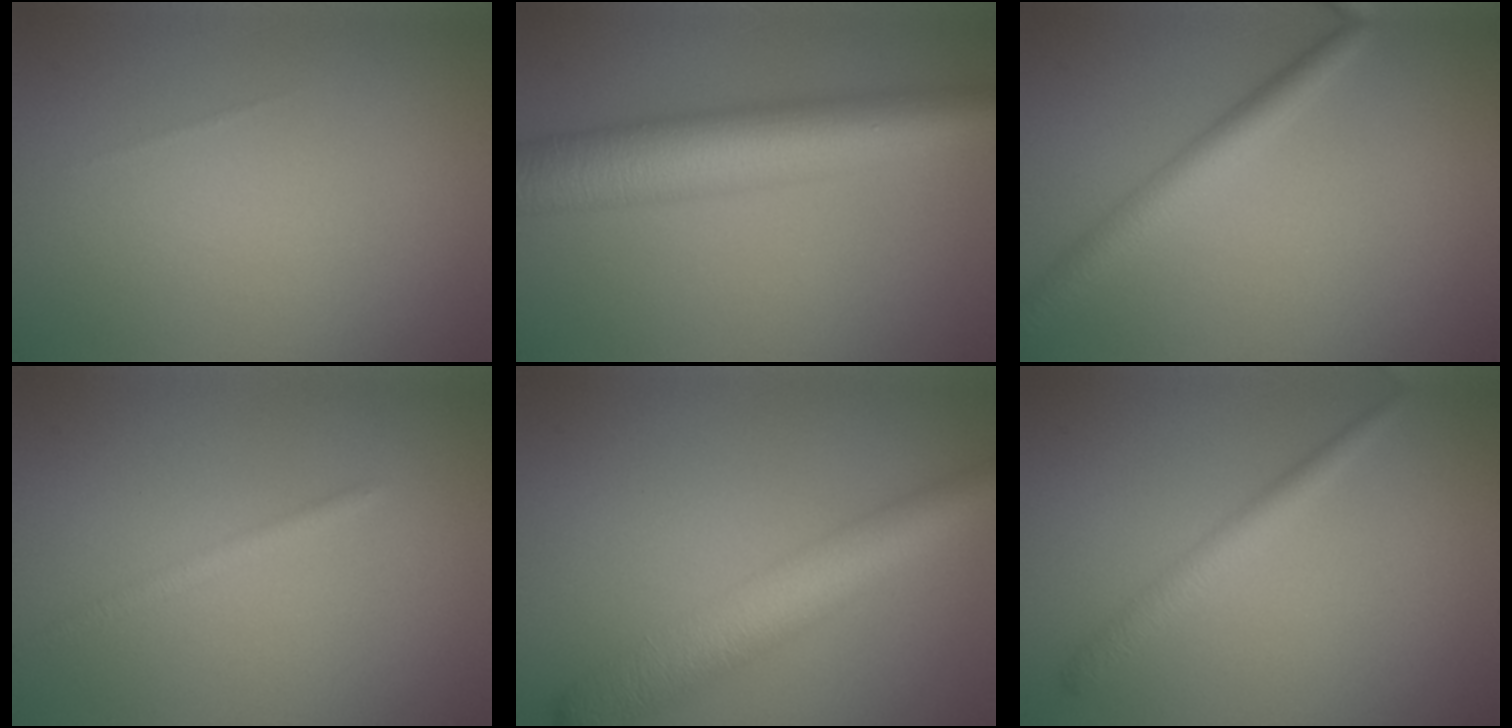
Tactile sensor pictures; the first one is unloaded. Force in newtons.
{"total": 10.3, "press": 10.3, "slide": 0.1}
{"total": 3.2, "press": 3.2, "slide": 0.1}
{"total": 1.4, "press": 1.4, "slide": 0.1}
{"total": 7.3, "press": 7.3, "slide": 0.2}
{"total": 2.2, "press": 2.2, "slide": 0.1}